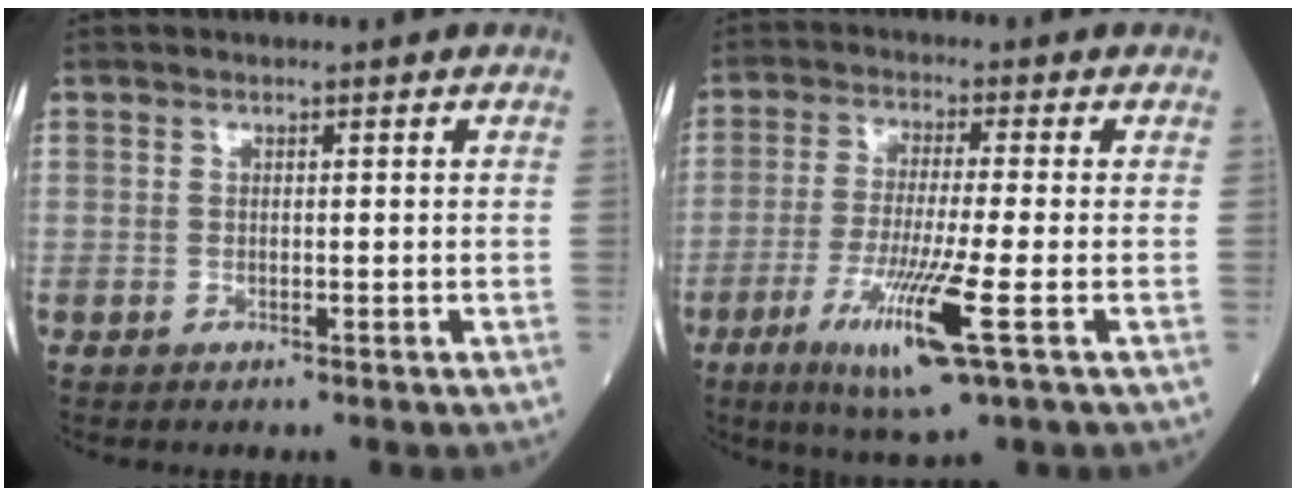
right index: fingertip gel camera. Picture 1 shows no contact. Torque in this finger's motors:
{"motor_torque": [1.55, -0.59, 0.83, 0.21]}